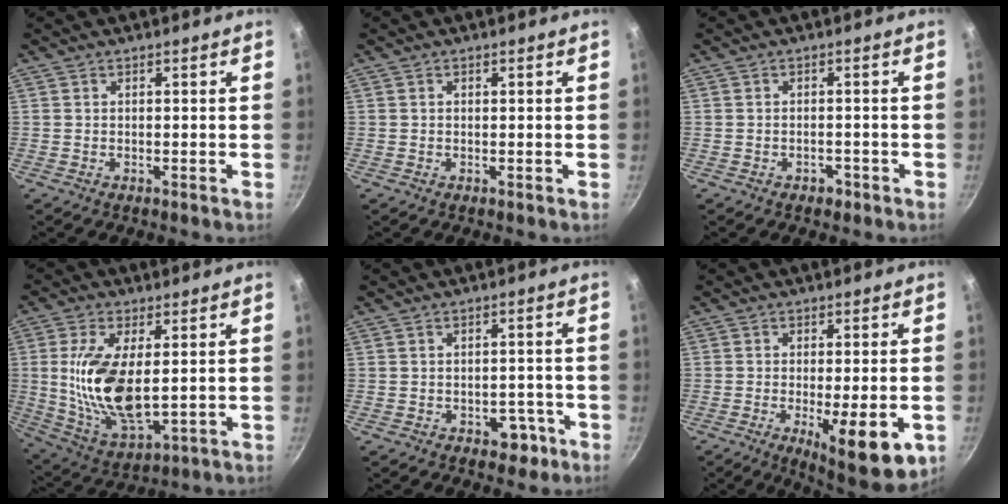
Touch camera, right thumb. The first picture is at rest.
{"total": 0.0}
{"total": 1.8, "force": [-1.1, 1.2, 0.7], "torque": [-0.005, 0.009, -0.014]}
{"total": 15.4, "force": [1.0, 7.0, 13.7], "torque": [-0.271, -0.023, 0.033]}
{"total": 4.3, "force": [-2.2, 2.9, 2.2], "torque": [-0.004, 0.022, -0.025]}
{"total": 12.9, "force": [-4.2, 4.0, 11.5], "torque": [-0.149, -0.014, -0.050]}